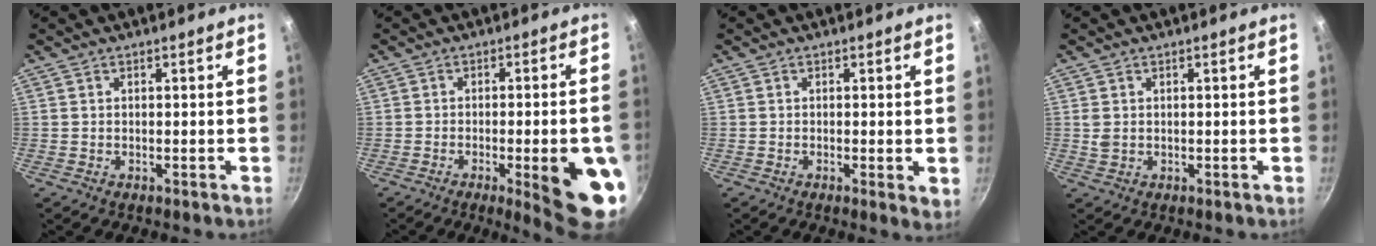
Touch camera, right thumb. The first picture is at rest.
{"total": 14.0, "force": [-4.0, 3.3, 13.0], "torque": [-0.138, 0.011, -0.046]}
{"total": 2.5, "force": [-0.2, 0.8, 2.4], "torque": [-0.031, -0.009, -0.005]}
{"total": 1.7, "force": [0.3, 1.3, 1.1], "torque": [-0.021, 0.001, 0.008]}